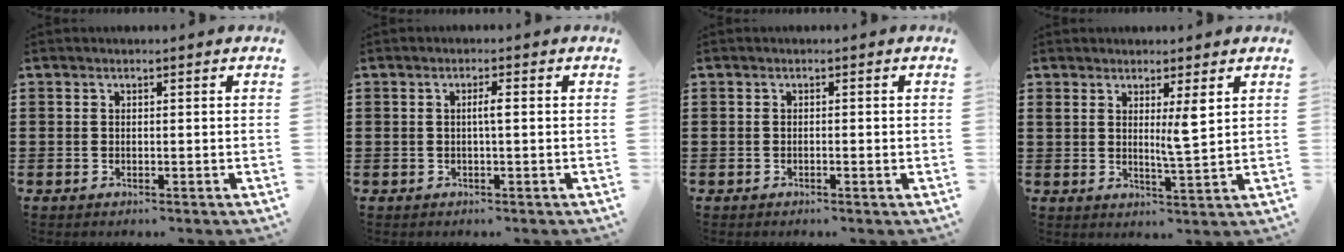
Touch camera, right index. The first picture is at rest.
{"total": 1.8, "force": [0.1, 0.1, 1.8], "torque": [-0.034, 0.000, -0.002]}
{"total": 0.5, "force": [-0.2, 0.1, 0.5], "torque": [-0.008, -0.004, -0.003]}
{"total": 4.2, "force": [2.0, 0.1, 3.7], "torque": [-0.062, -0.009, 0.029]}